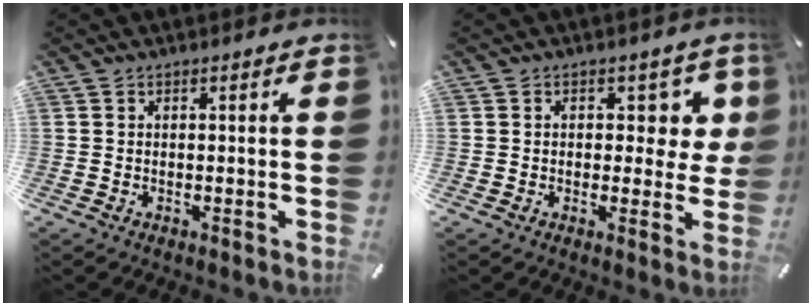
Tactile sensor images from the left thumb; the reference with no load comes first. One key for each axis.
{"total": 6.2, "fx": 1.8, "fy": 4.5, "fz": 3.9, "tx": -0.036, "ty": -0.002, "tz": 0.026}